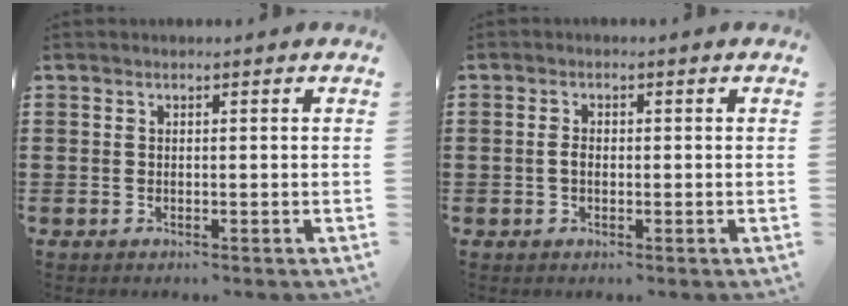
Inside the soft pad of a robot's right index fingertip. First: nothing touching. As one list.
[{"total": 1.6, "force": [-0.2, 1.0, 1.3], "torque": [-0.026, 0.004, -0.004]}]